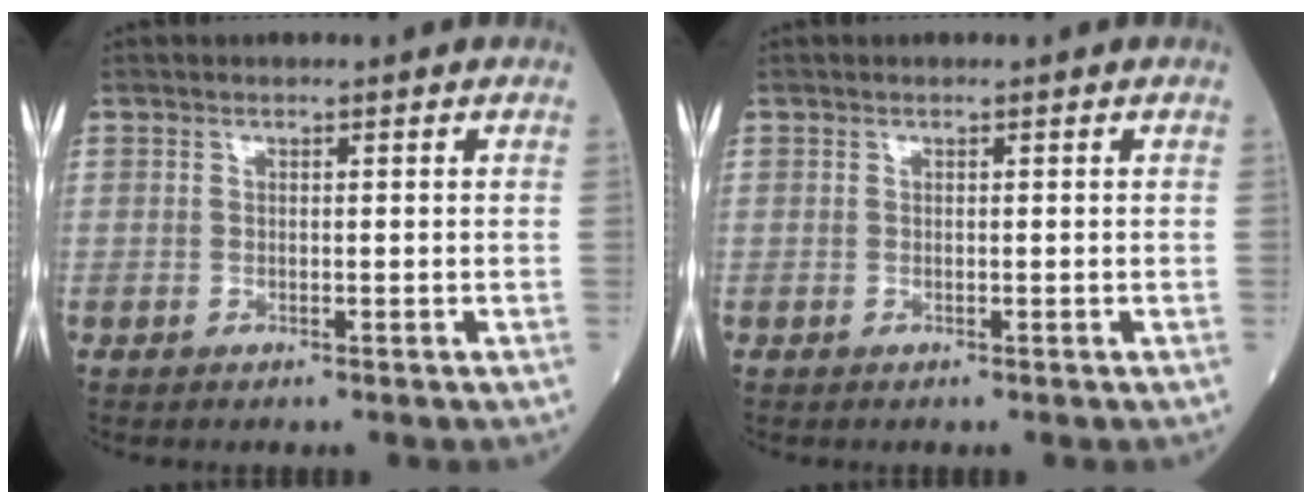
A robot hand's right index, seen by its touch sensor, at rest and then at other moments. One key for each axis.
{"total": 0.0}